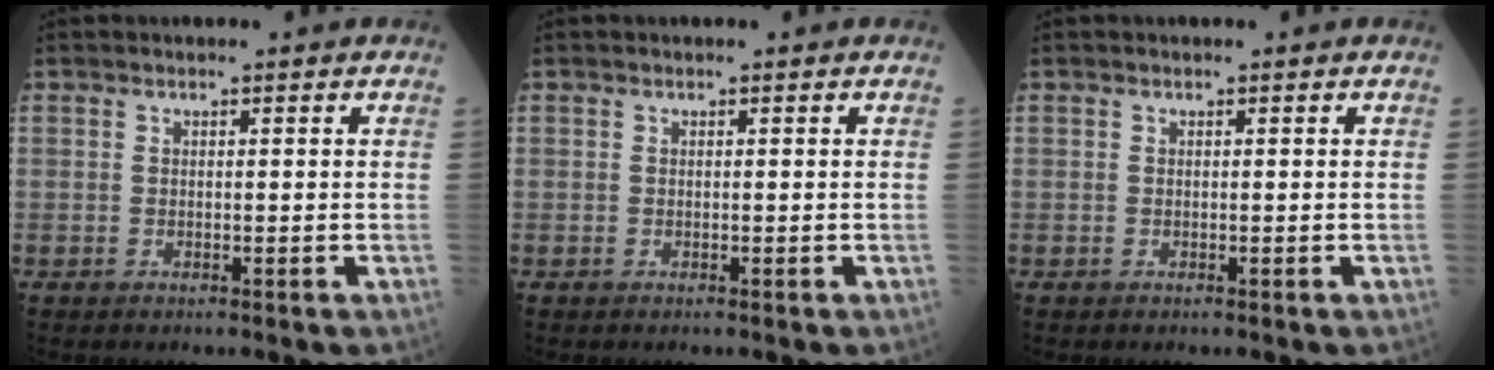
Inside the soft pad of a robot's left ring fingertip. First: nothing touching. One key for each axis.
{"total": 0.0}
{"total": 0.0}